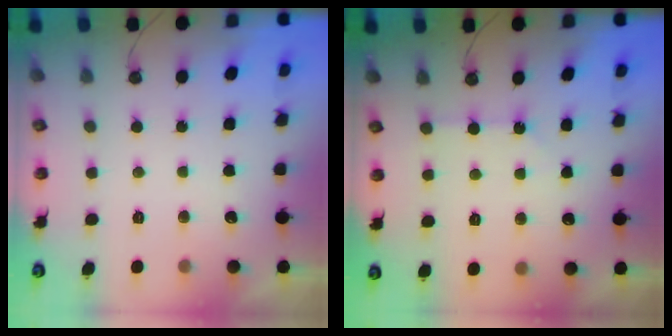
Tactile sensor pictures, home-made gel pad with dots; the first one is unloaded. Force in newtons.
{"total": 2.2, "press": 2.1, "slide": 0.3}